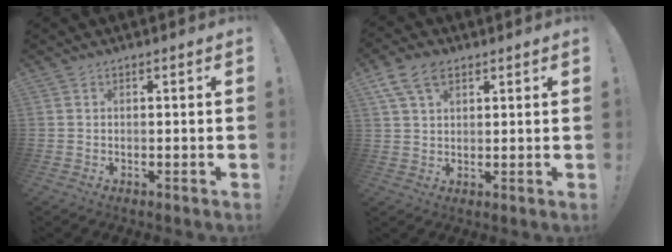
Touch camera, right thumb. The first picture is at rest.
{"total": 8.7, "force": [4.5, 5.4, 5.2], "torque": [-0.095, -0.001, 0.089]}